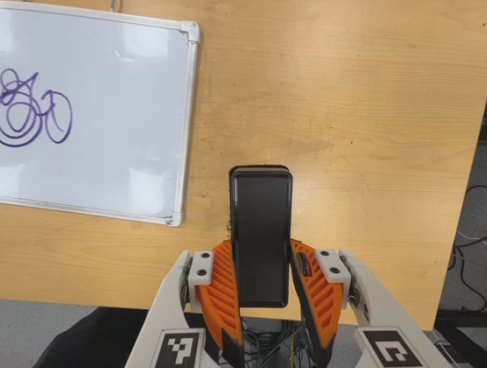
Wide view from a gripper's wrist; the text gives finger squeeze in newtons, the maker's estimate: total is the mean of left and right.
{"total": 4.2, "left": 2.9, "right": 5.5}